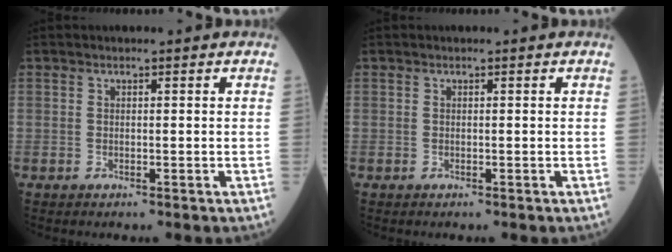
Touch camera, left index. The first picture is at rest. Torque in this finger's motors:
{"motor_torque": [0.00, 0.00, 0.00, 0.00]}